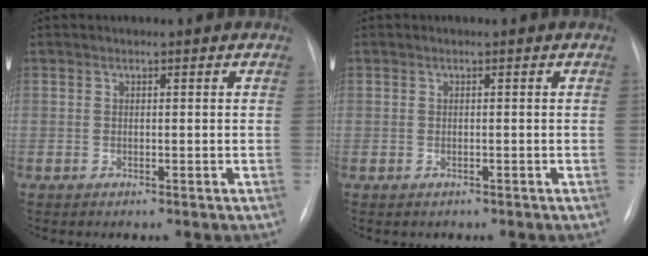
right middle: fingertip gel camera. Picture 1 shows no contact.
{"total": 0.9, "force": [-0.4, 0.8, -0.1], "torque": [-0.003, 0.005, -0.006]}